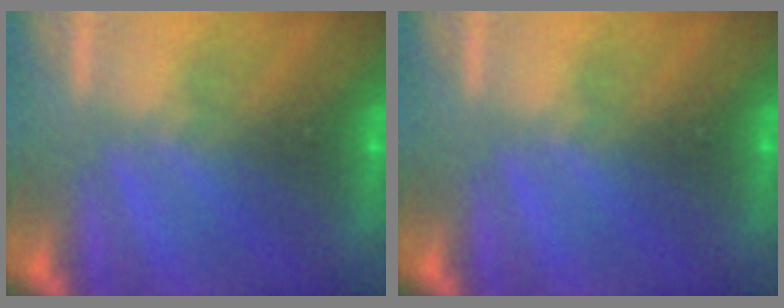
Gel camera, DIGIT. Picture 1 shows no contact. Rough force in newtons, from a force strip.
{"total": 0.0}